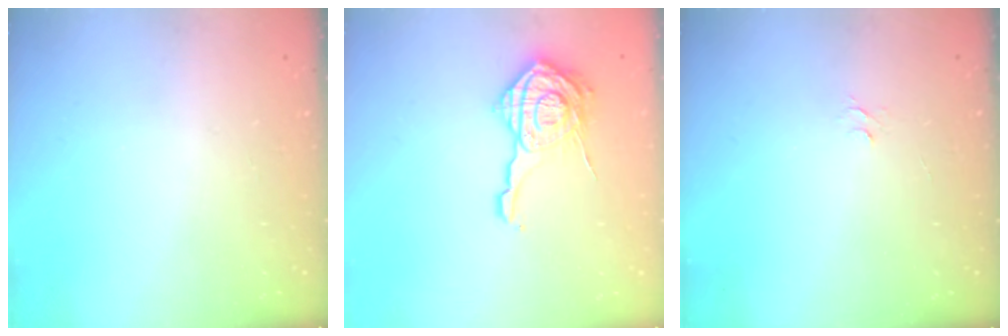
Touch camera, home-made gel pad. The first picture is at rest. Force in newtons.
{"total": 15.0, "press": 15.0, "slide": 0.6}
{"total": 3.7, "press": 3.7, "slide": 0.4}